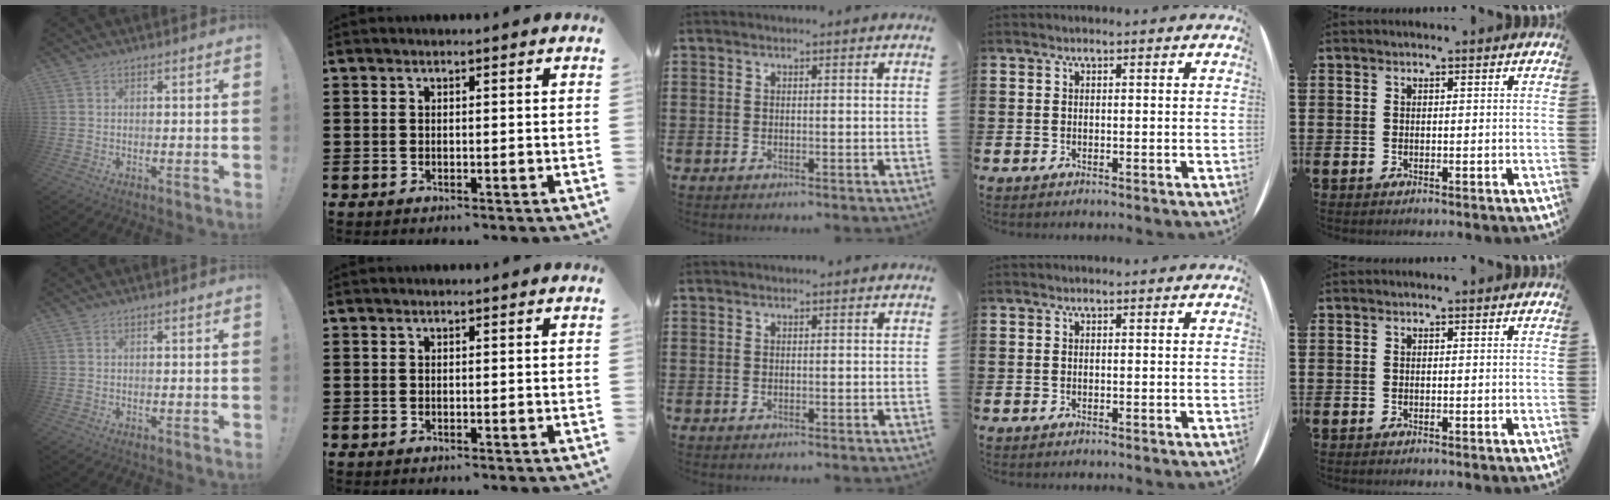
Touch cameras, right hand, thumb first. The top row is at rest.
{}